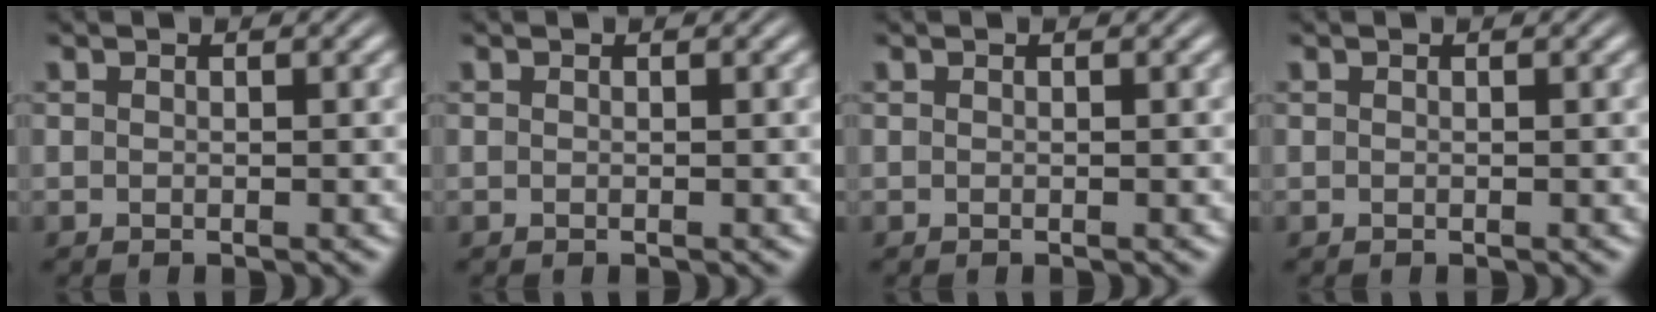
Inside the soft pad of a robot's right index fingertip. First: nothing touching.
{"total": 0.0}
{"total": 0.0}
{"total": 0.0}